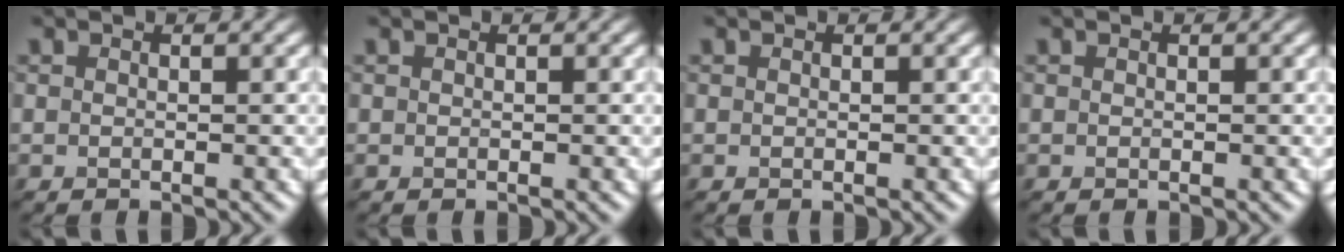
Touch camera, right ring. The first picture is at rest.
{"total": 0.0}
{"total": 0.0}
{"total": 0.0}